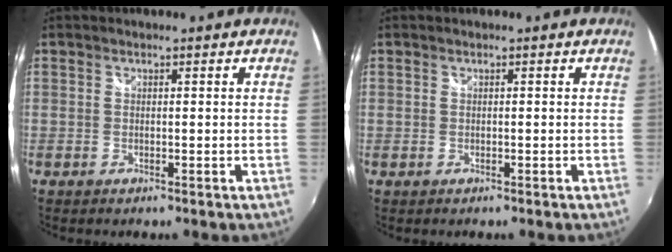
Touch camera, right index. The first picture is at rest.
{"total": 0.6, "force": [-0.3, 0.4, -0.2], "torque": [0.003, -0.003, -0.006]}